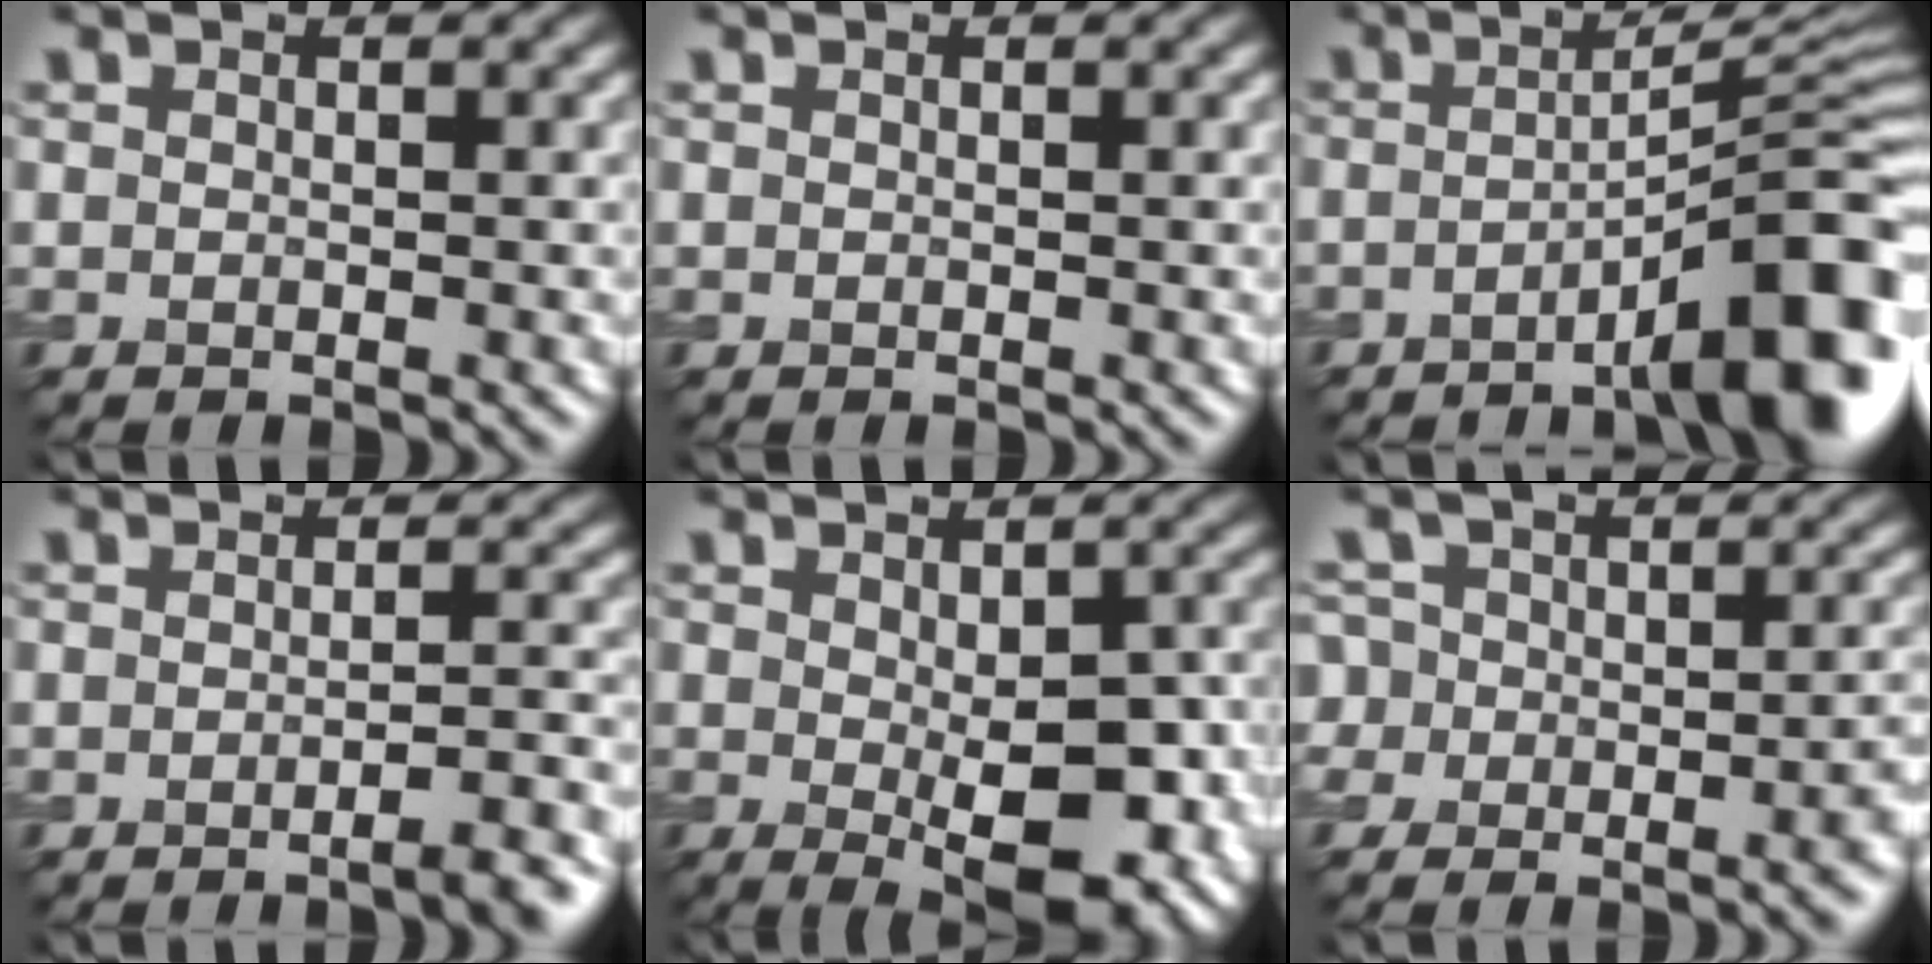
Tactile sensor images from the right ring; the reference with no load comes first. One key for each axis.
{"total": 0.0}
{"total": 10.3, "fx": -4.6, "fy": 1.8, "fz": 9.0, "tx": -0.105, "ty": 0.019, "tz": -0.065}
{"total": 3.6, "fx": -2.1, "fy": 0.6, "fz": 2.9, "tx": -0.029, "ty": 0.009, "tz": -0.028}
{"total": 7.3, "fx": -1.5, "fy": 2.8, "fz": 6.6, "tx": -0.101, "ty": -0.013, "tz": -0.002}
{"total": 5.3, "fx": -3.1, "fy": 3.8, "fz": 1.9, "tx": 0.006, "ty": 0.014, "tz": -0.050}